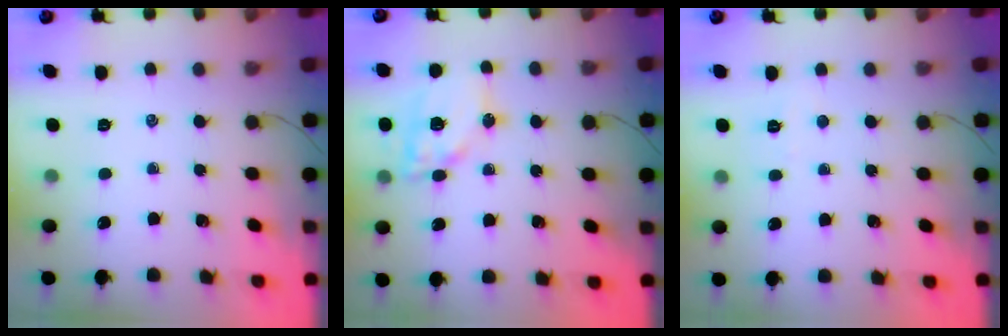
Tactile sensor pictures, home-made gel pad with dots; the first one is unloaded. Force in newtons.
{"total": 13.6, "press": 13.3, "slide": 2.6}
{"total": 2.4, "press": 2.3, "slide": 0.6}